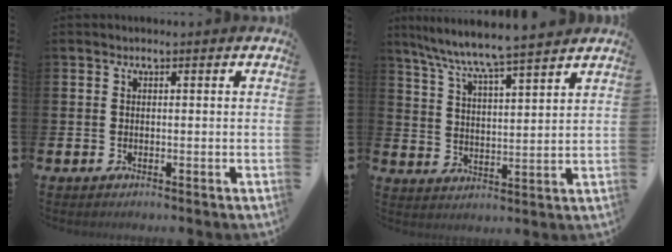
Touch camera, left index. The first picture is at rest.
{"total": 7.3, "force": [7.0, -0.3, 2.2], "torque": [-0.073, -0.045, 0.122]}